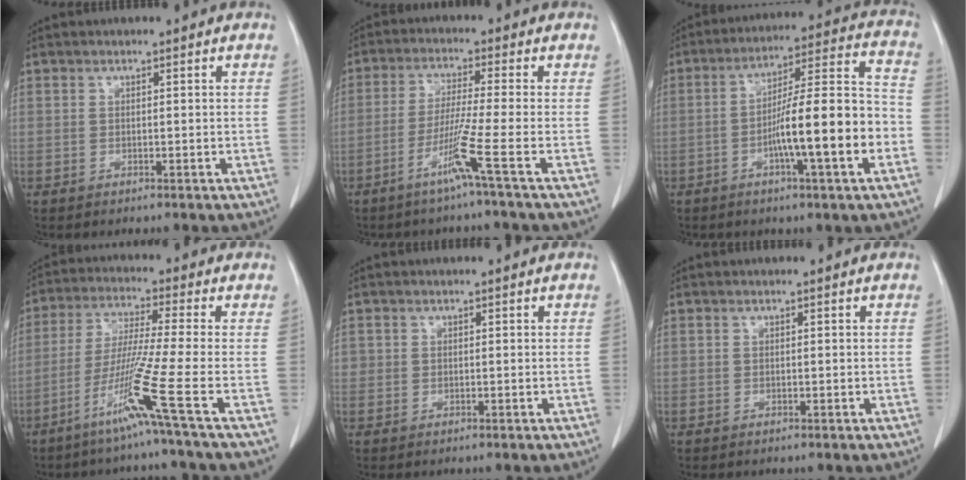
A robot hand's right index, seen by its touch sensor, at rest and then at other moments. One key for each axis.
{"total": 6.4, "fx": -3.3, "fy": -2.2, "fz": 5.0, "tx": -0.095, "ty": -0.016, "tz": -0.073}
{"total": 15.3, "fx": -4.5, "fy": 0.7, "fz": 14.6, "tx": -0.230, "ty": 0.014, "tz": -0.071}
{"total": 10.6, "fx": -5.6, "fy": -3.2, "fz": 8.4, "tx": -0.162, "ty": -0.027, "tz": -0.119}
{"total": 0.8, "fx": 0.1, "fy": 0.8, "fz": 0.1, "tx": 0.008, "ty": 0.004, "tz": -0.001}
{"total": 0.0}